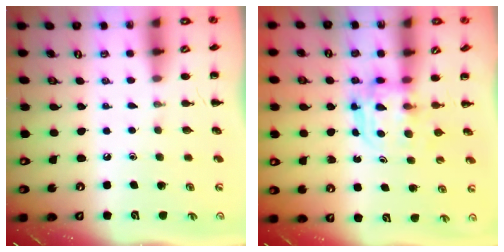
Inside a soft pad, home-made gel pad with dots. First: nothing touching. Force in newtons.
{"total": 3.6, "press": 3.6, "slide": 0.2}